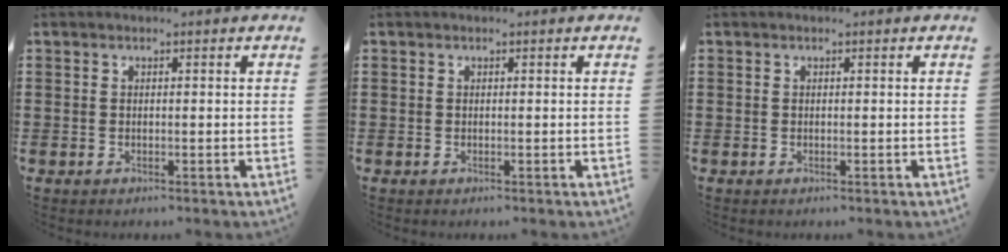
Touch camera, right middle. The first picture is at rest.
{"total": 0.0}
{"total": 0.0}